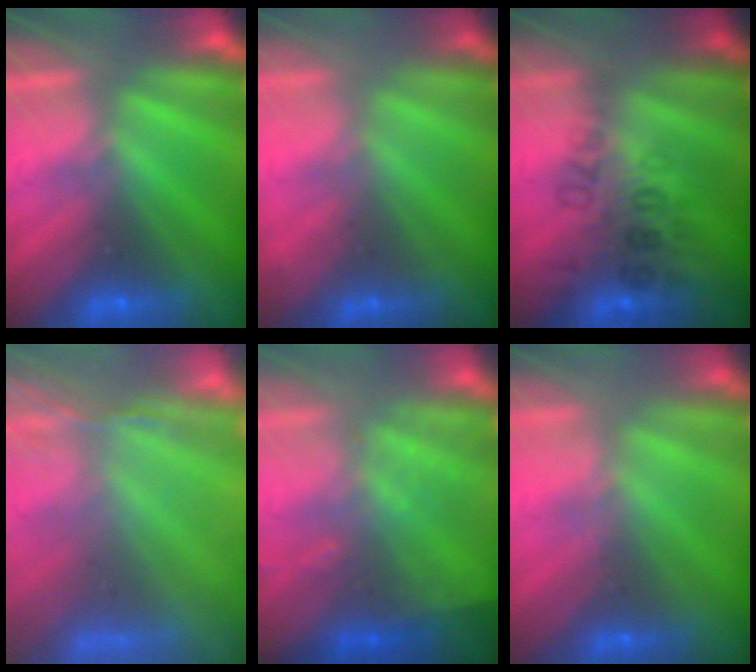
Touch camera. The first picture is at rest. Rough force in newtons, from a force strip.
{"total": 1.8}
{"total": 2.8}
{"total": 10.9}
{"total": 2.6}
{"total": 2.4}